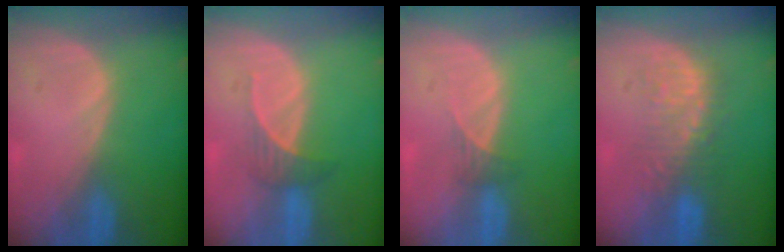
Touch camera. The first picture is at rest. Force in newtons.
{"total": 2.8, "press": 2.7, "slide": 0.9}
{"total": 1.6, "press": 1.3, "slide": 0.9}
{"total": 6.0, "press": 5.8, "slide": 1.4}